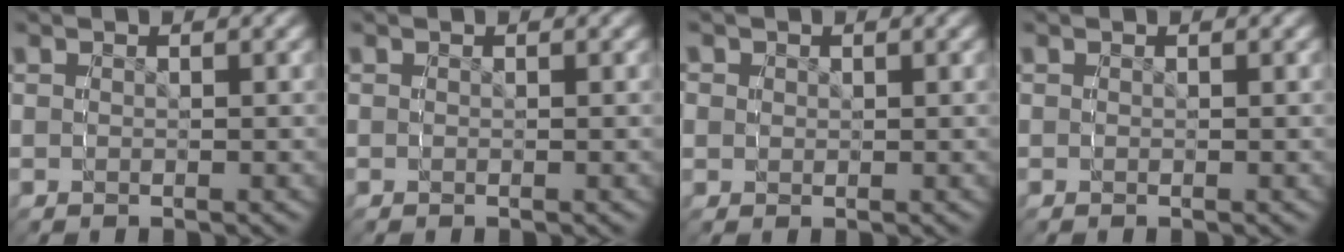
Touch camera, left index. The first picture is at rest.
{"total": 0.0}
{"total": 1.8, "force": [0.5, 1.7, 0.5], "torque": [-0.010, -0.007, 0.016]}
{"total": 0.0}